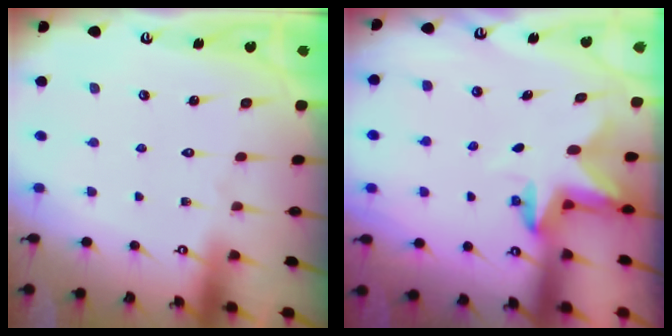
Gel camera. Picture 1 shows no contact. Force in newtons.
{"total": 2.7, "press": 2.6, "slide": 0.6}